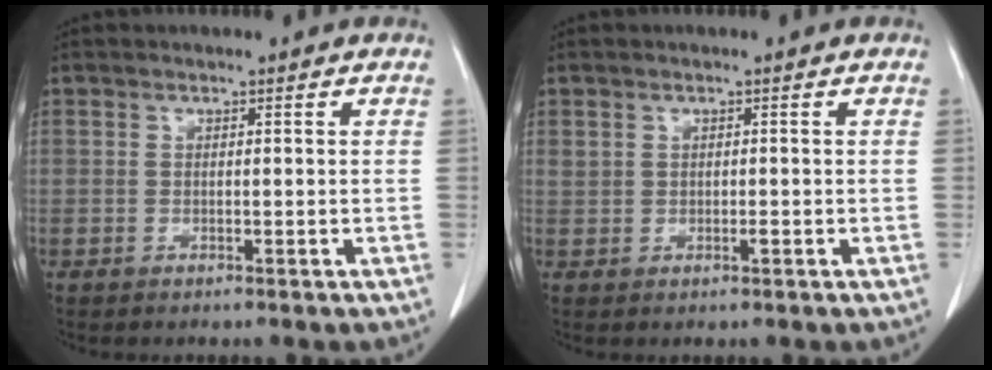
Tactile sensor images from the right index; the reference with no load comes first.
{"total": 1.1, "force": [0.2, 0.7, 0.7], "torque": [-0.018, 0.007, 0.007]}